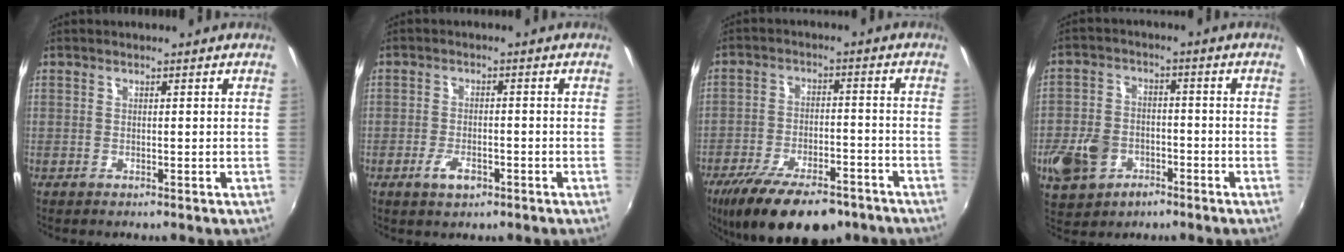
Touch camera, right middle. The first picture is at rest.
{"total": 3.9, "force": [-2.2, 1.9, 2.7], "torque": [-0.059, -0.006, -0.038]}
{"total": 18.8, "force": [-13.6, 7.4, 10.7], "torque": [-0.209, -0.033, -0.204]}
{"total": 10.4, "force": [-4.6, 7.7, 5.3], "torque": [-0.137, 0.004, -0.073]}